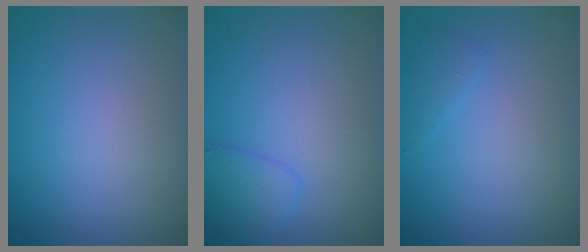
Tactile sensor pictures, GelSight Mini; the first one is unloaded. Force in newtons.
{"total": 1.6, "press": 1.6, "slide": 0.1}
{"total": 0.9, "press": 0.9, "slide": 0.1}